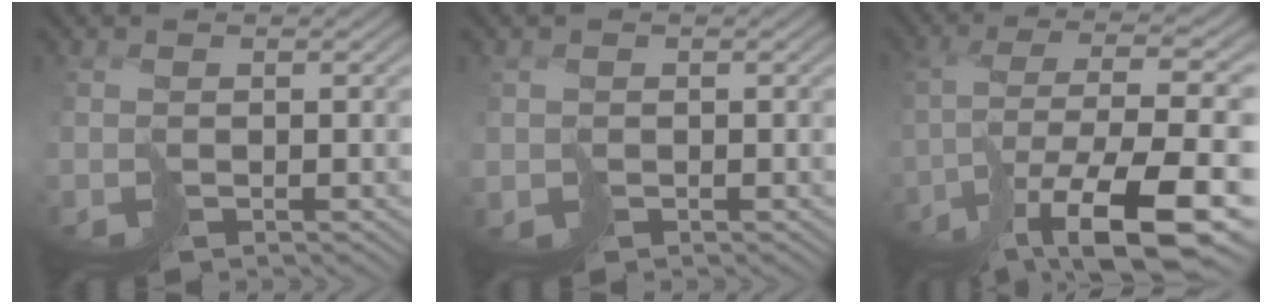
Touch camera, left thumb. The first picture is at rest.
{"total": 1.3, "force": [0.0, 1.3, 0.3], "torque": [-0.011, -0.003, -0.002]}
{"total": 14.8, "force": [-6.3, 4.3, 12.6], "torque": [-0.247, -0.014, -0.083]}